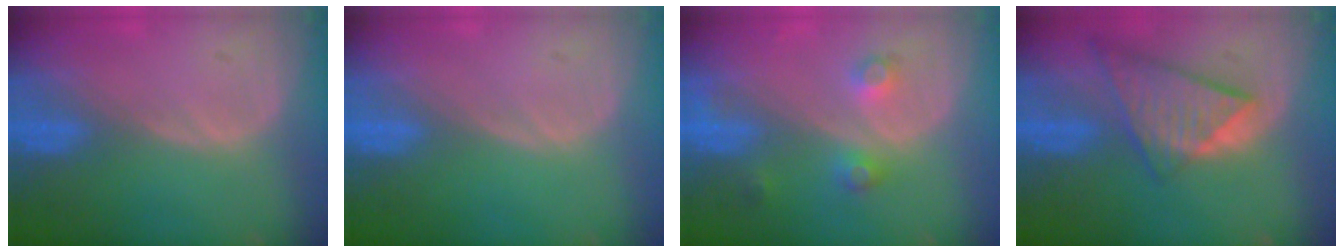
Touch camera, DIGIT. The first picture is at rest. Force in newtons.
{"total": 0.0}
{"total": 3.8, "press": 3.5, "slide": 1.4}
{"total": 9.0, "press": 7.8, "slide": 4.4}